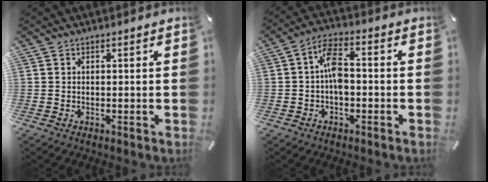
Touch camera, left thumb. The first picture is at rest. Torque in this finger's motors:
{"motor_torque": [1.32, 1.32, 1.22, 0.08, 0.33]}